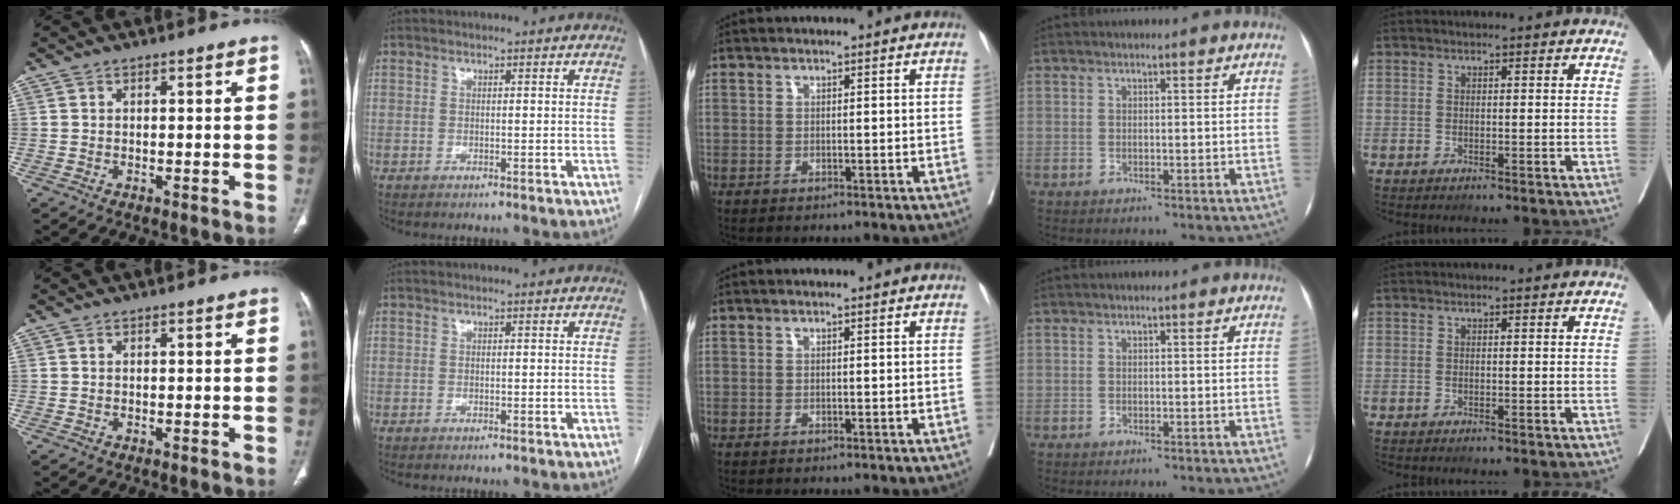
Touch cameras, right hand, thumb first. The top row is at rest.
{}